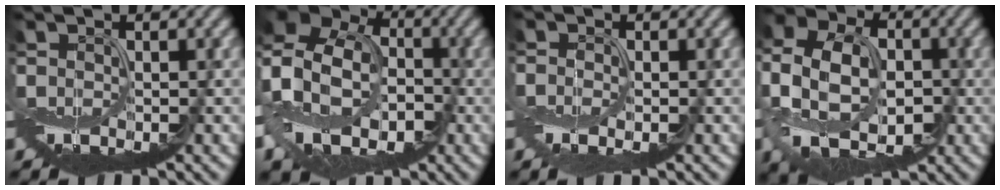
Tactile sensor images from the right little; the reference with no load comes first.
{"total": 15.0, "force": [-1.8, 12.2, 8.6], "torque": [-0.206, 0.012, -0.061]}
{"total": 1.3, "force": [-0.6, 0.6, 1.0], "torque": [-0.024, -0.002, -0.015]}
{"total": 11.2, "force": [-1.4, 8.5, 7.1], "torque": [-0.162, -0.002, -0.030]}